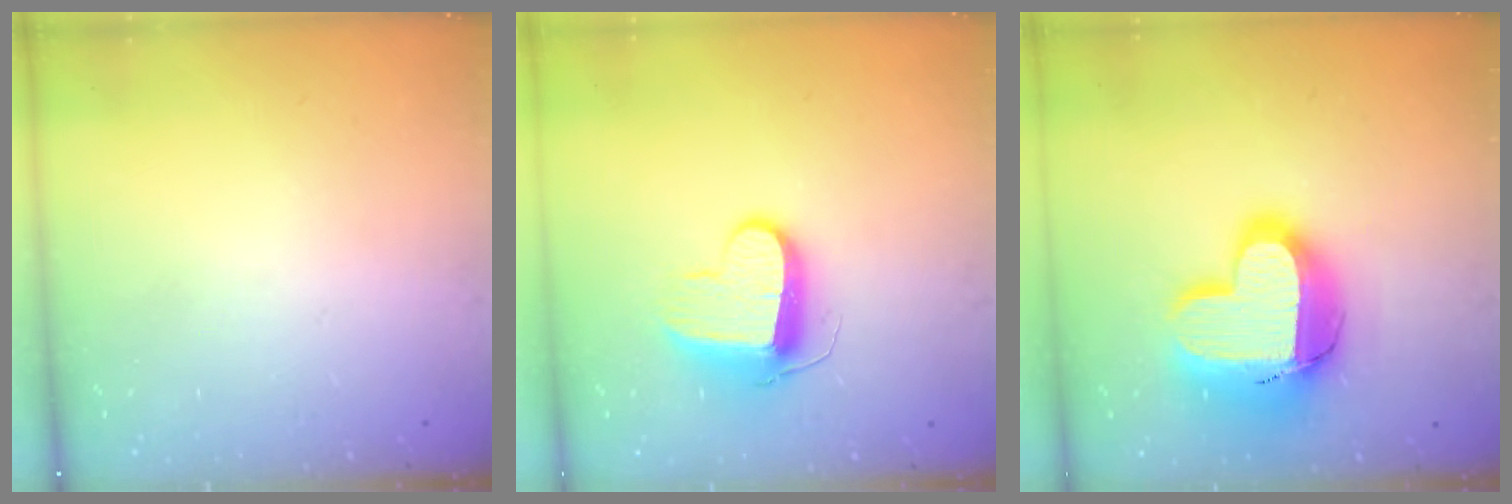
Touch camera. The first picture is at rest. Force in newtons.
{"total": 10.3, "press": 10.3, "slide": 0.5}
{"total": 18.9, "press": 18.9, "slide": 1.6}